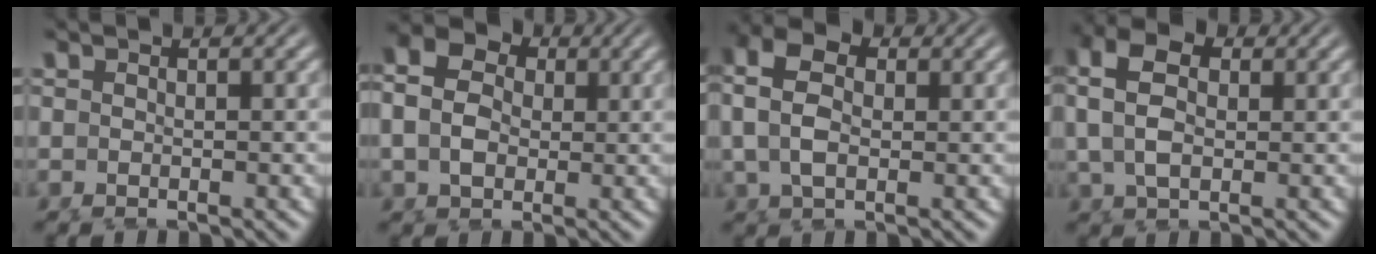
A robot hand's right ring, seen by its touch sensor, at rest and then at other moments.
{"total": 8.2, "force": [1.7, 6.6, 4.6], "torque": [-0.087, 0.006, 0.015]}
{"total": 5.7, "force": [1.7, 3.9, 3.7], "torque": [-0.088, 0.001, 0.025]}
{"total": 5.9, "force": [2.0, 4.0, 3.9], "torque": [-0.092, 0.004, 0.031]}